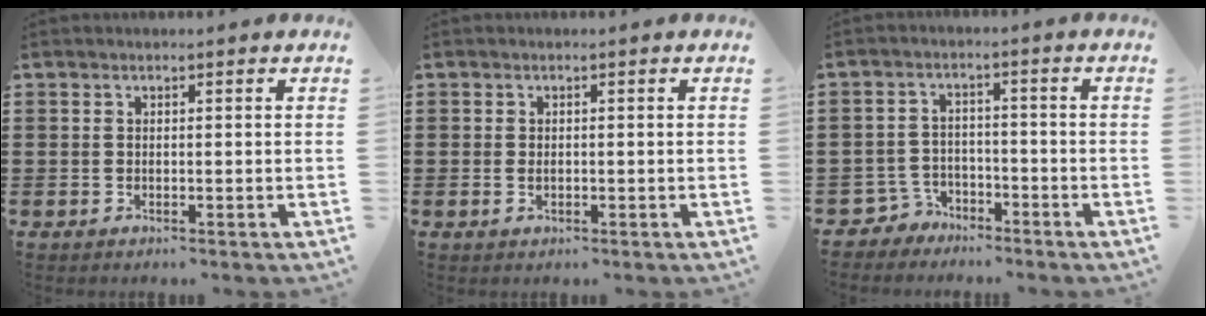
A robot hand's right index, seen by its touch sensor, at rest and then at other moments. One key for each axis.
{"total": 0.8, "fx": 0.0, "fy": 0.3, "fz": 0.8, "tx": -0.017, "ty": -0.001, "tz": 0.000}
{"total": 3.6, "fx": -3.0, "fy": 1.8, "fz": 0.2, "tx": -0.031, "ty": 0.002, "tz": -0.069}